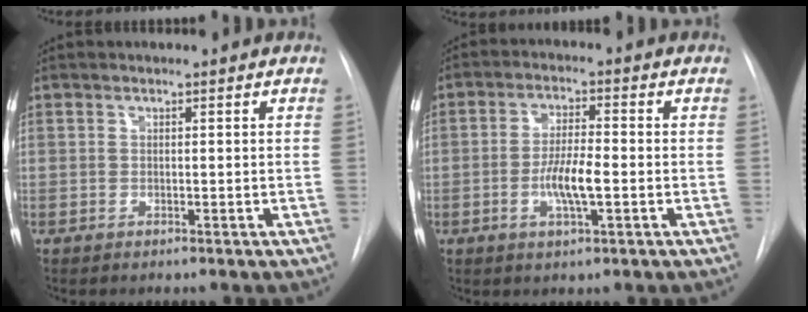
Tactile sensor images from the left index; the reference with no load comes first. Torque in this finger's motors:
{"motor_torque": [0.99, 0.23, 0.40, 0.05]}